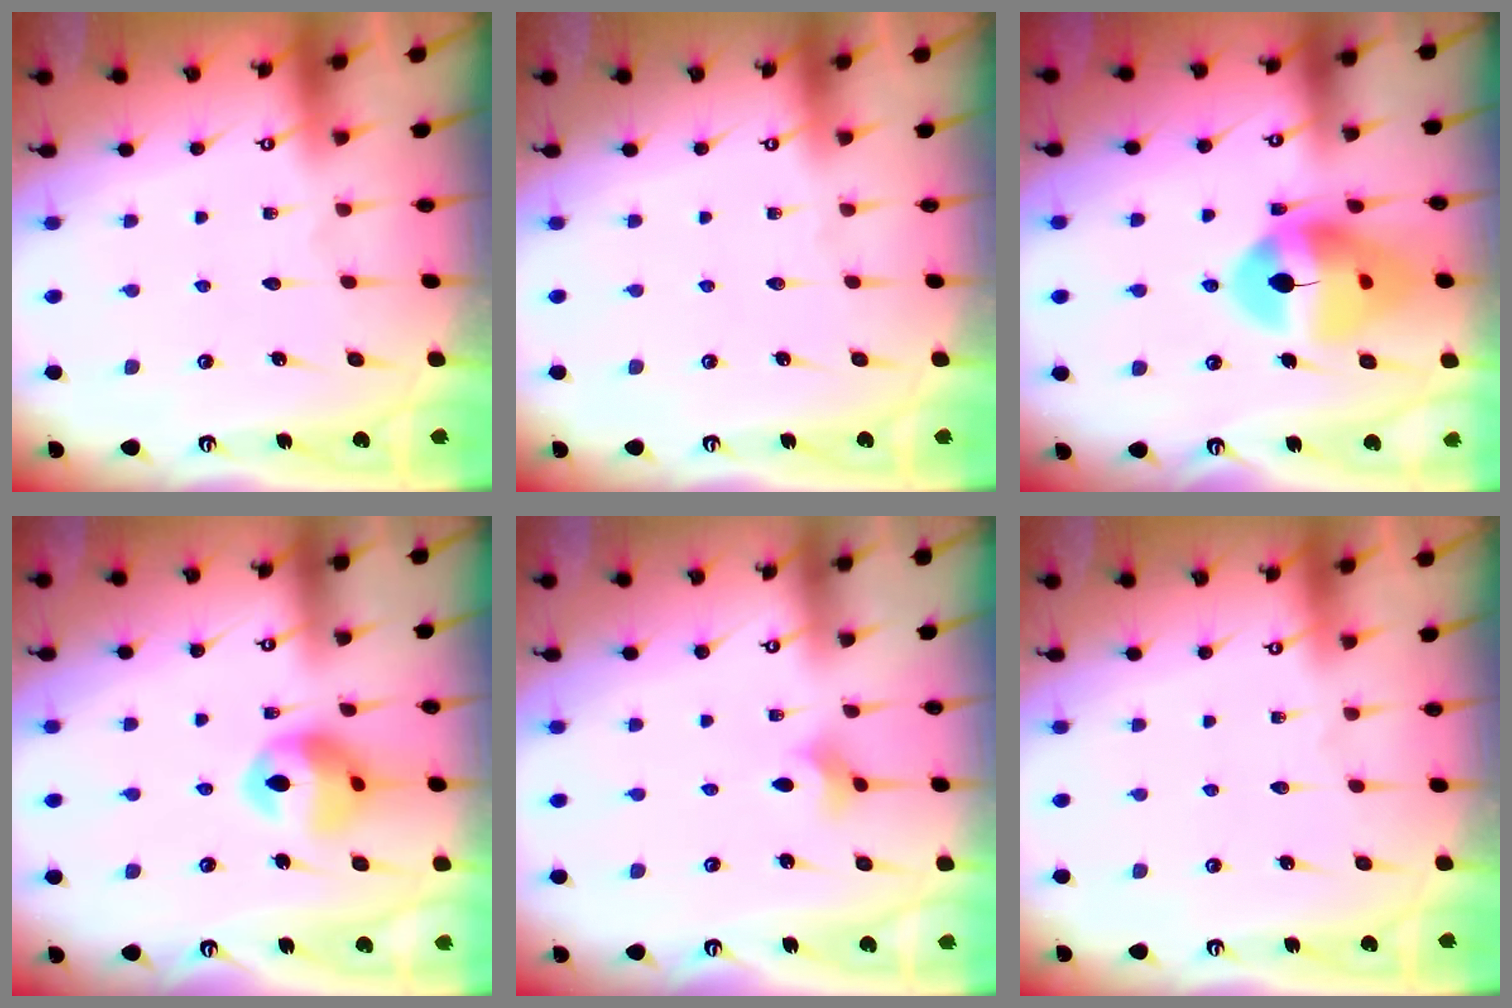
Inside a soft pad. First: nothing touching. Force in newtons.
{"total": 0.0}
{"total": 16.6, "press": 16.5, "slide": 1.9}
{"total": 11.9, "press": 11.8, "slide": 1.5}
{"total": 2.2, "press": 2.2, "slide": 0.5}
{"total": 0.0}